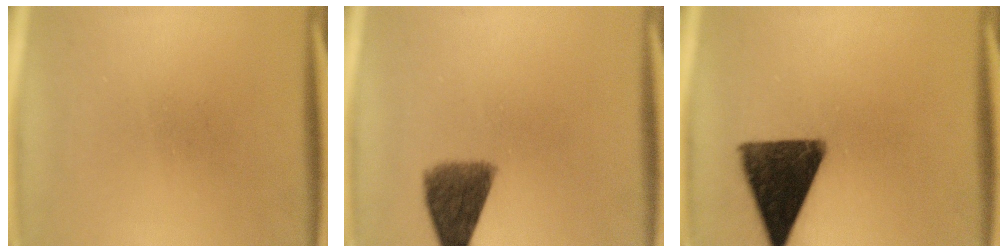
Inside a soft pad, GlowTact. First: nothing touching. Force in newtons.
{"total": 7.6}
{"total": 13.9}